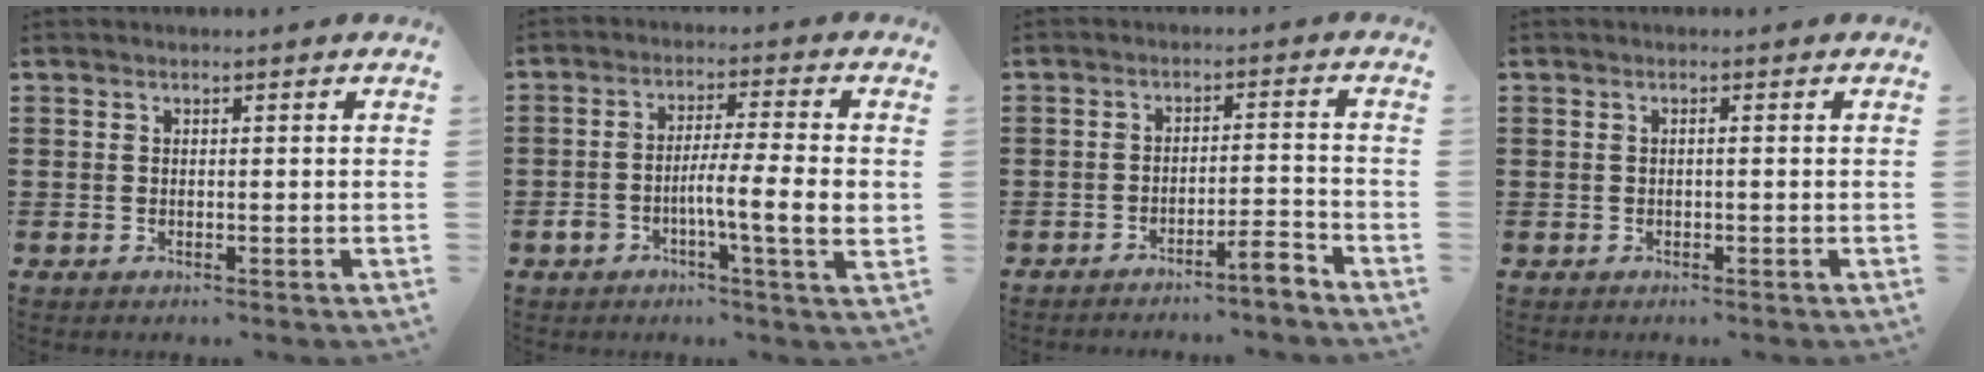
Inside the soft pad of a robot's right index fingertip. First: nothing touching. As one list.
[{"total": 8.2, "force": [-1.9, 1.1, 7.9], "torque": [-0.140, 0.001, -0.034]}, {"total": 4.0, "force": [-3.6, 0.1, 1.9], "torque": [-0.033, 0.000, -0.070]}, {"total": 0.5, "force": [-0.2, -0.1, 0.5], "torque": [-0.007, -0.004, -0.003]}]